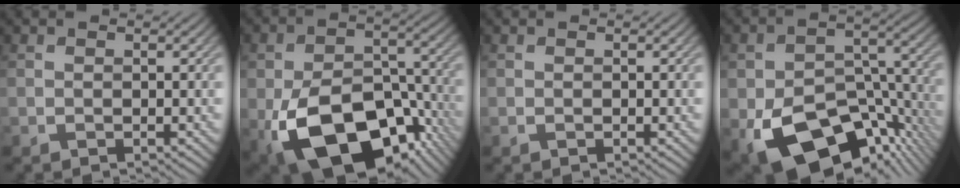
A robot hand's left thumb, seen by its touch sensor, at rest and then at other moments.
{"total": 18.7, "force": [-8.1, 11.1, 12.6], "torque": [-0.218, -0.046, -0.117]}
{"total": 0.0}
{"total": 16.3, "force": [-8.4, 9.4, 10.4], "torque": [-0.173, -0.045, -0.134]}